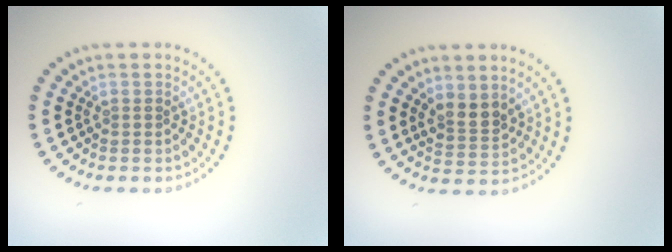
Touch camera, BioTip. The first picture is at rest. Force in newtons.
{"total": 2.4, "press": 2.2, "slide": 1.0}